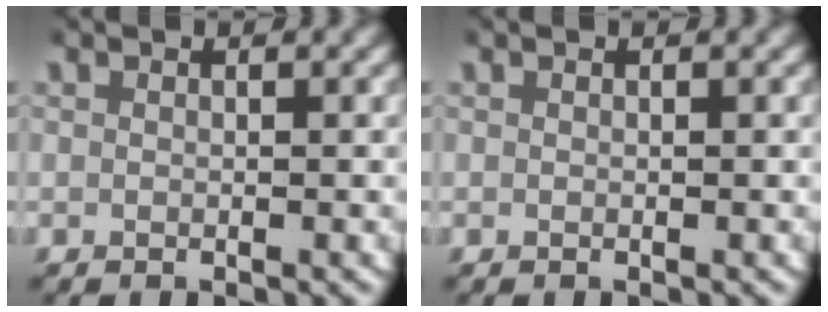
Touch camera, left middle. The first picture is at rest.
{"total": 0.0}